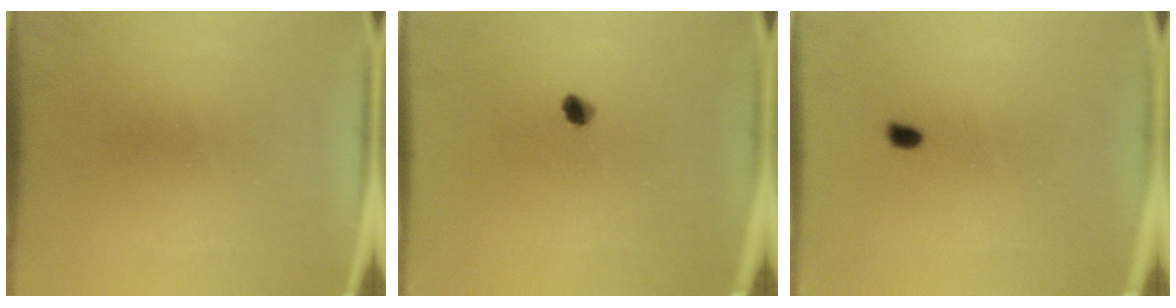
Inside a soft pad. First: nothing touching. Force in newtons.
{"total": 1.9}
{"total": 0.8}